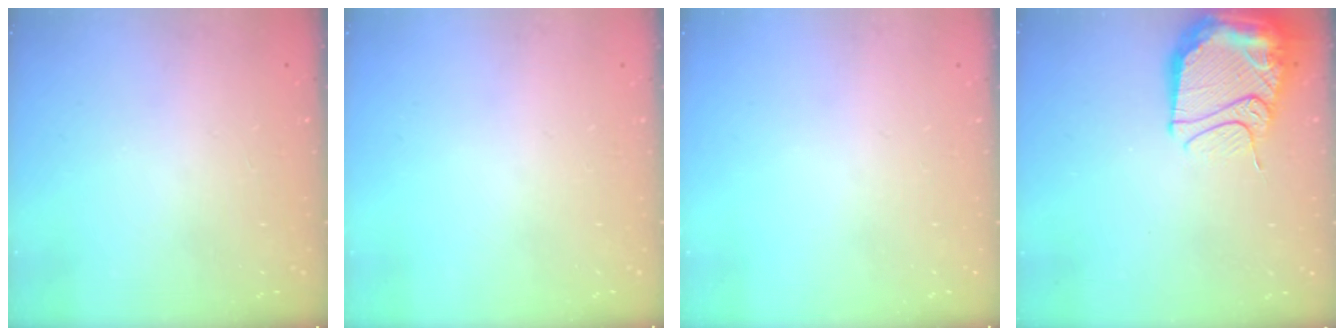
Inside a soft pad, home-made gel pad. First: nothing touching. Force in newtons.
{"total": 0.0}
{"total": 0.0}
{"total": 22.2, "press": 17.0, "slide": 14.3}